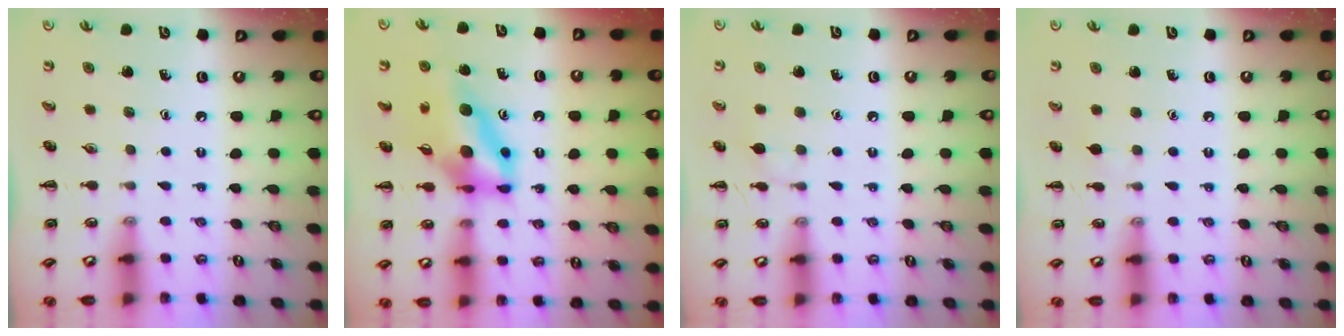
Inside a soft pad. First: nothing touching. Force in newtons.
{"total": 11.0, "press": 10.3, "slide": 3.7}
{"total": 4.5, "press": 4.2, "slide": 1.5}
{"total": 2.8, "press": 2.6, "slide": 1.1}